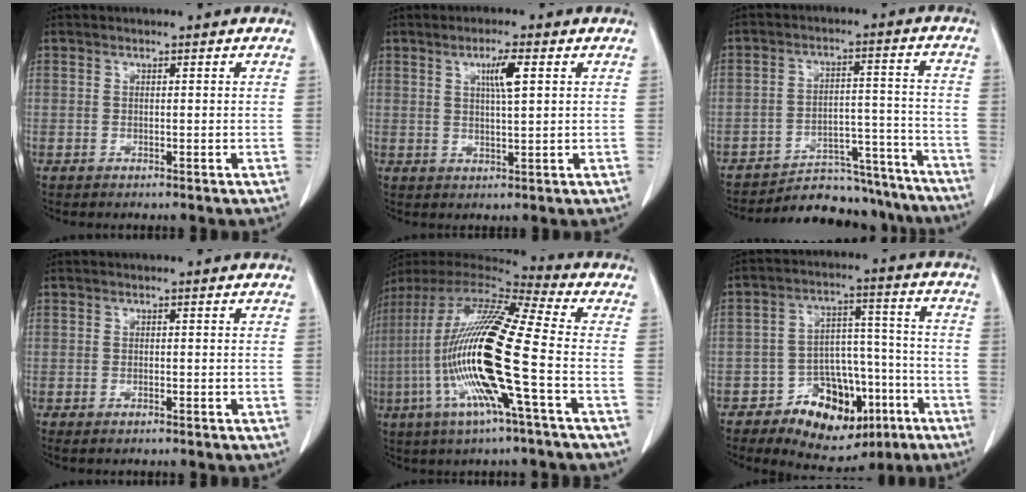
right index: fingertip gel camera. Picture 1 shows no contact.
{"total": 4.1, "force": [1.5, 0.2, 3.9], "torque": [-0.066, -0.001, 0.025]}
{"total": 16.2, "force": [-15.5, 4.2, 2.1], "torque": [-0.014, 0.045, -0.208]}
{"total": 1.0, "force": [-0.8, 0.2, 0.6], "torque": [-0.014, -0.003, -0.009]}
{"total": 21.7, "force": [-4.5, 1.0, 21.2], "torque": [-0.453, -0.023, -0.101]}
{"total": 13.6, "force": [-7.0, 8.2, 8.2], "torque": [-0.105, 0.035, -0.095]}